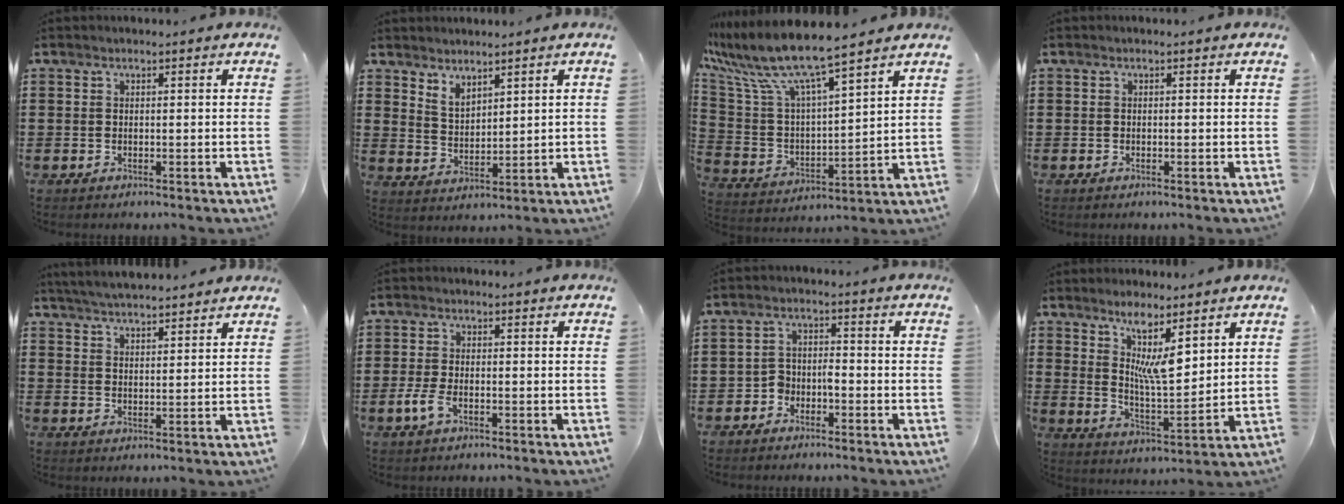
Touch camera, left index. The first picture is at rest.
{"total": 3.2, "force": [3.0, 0.9, 0.6], "torque": [-0.019, -0.006, 0.057]}
{"total": 9.3, "force": [8.0, 0.3, 4.7], "torque": [-0.135, -0.057, 0.132]}
{"total": 0.0}
{"total": 4.2, "force": [4.1, -0.3, 0.8], "torque": [-0.027, -0.016, 0.074]}
{"total": 3.8, "force": [-1.6, 1.8, 2.9], "torque": [-0.070, -0.003, -0.035]}
{"total": 2.8, "force": [-2.2, 1.6, 0.8], "torque": [-0.023, 0.007, -0.048]}
{"total": 7.3, "force": [4.4, 1.9, 5.6], "torque": [-0.112, -0.015, 0.074]}